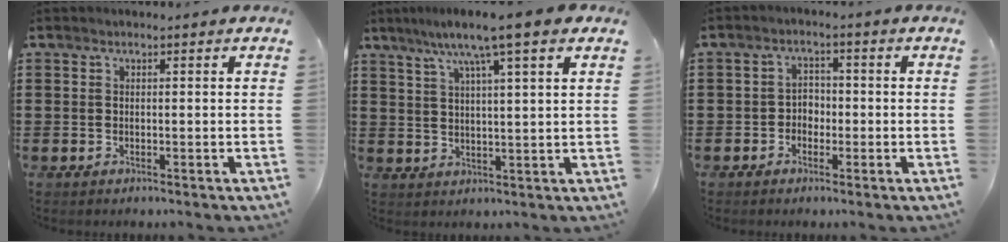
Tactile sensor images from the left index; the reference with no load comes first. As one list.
[{"total": 8.1, "force": [5.7, 0.0, 5.8], "torque": [-0.128, -0.006, 0.096]}, {"total": 2.5, "force": [-1.3, 1.9, 0.9], "torque": [-0.024, 0.009, -0.030]}]